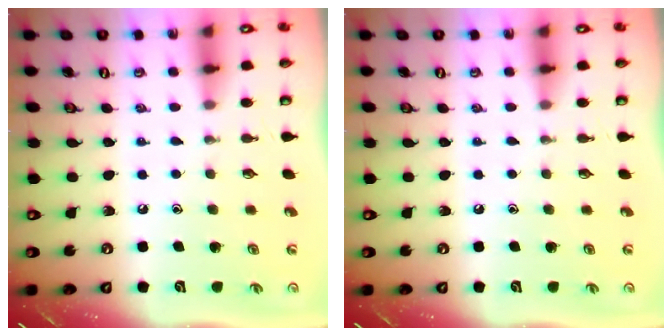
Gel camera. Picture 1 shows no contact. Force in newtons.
{"total": 0.0}